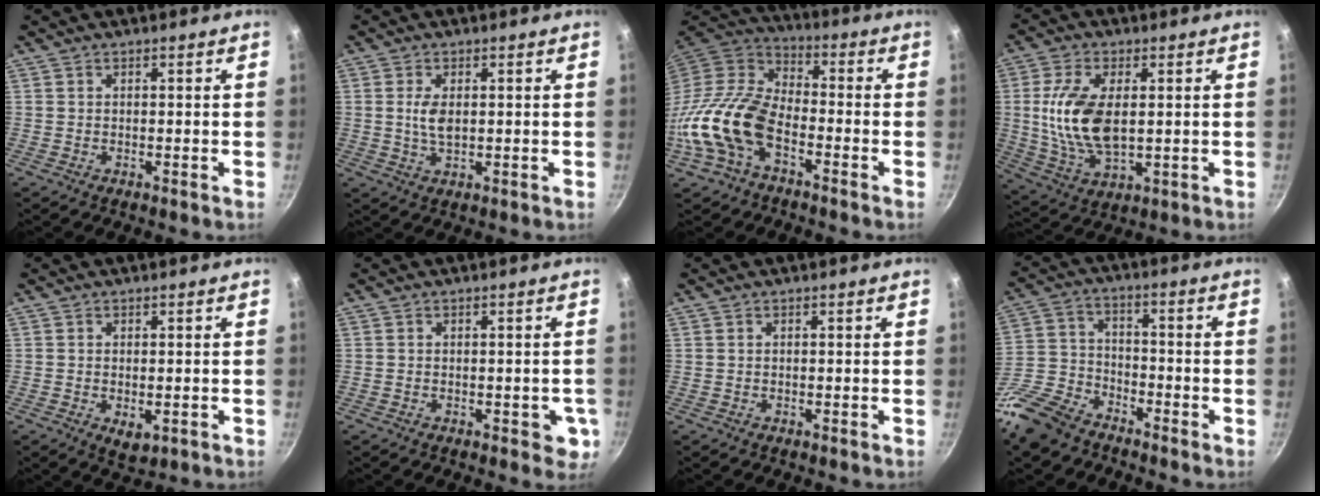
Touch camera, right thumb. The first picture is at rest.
{"total": 4.1, "force": [0.5, 2.1, 3.5], "torque": [-0.068, -0.003, 0.011]}
{"total": 16.3, "force": [-5.8, 9.8, 11.7], "torque": [-0.215, 0.049, -0.129]}
{"total": 13.9, "force": [1.3, 7.2, 11.8], "torque": [-0.227, -0.007, 0.029]}
{"total": 3.6, "force": [-0.7, 2.0, 2.8], "torque": [-0.042, -0.012, -0.007]}
{"total": 4.1, "force": [-1.1, 2.4, 3.2], "torque": [-0.015, 0.005, -0.014]}
{"total": 0.0}
{"total": 13.3, "force": [-9.8, 6.9, 5.6], "torque": [-0.109, 0.062, -0.210]}